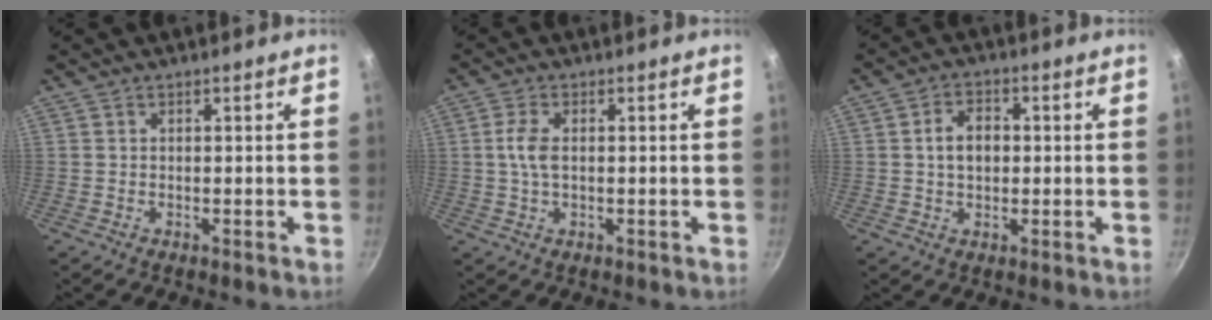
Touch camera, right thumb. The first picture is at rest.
{"total": 4.0, "force": [0.3, 2.1, 3.5], "torque": [-0.077, 0.005, 0.004]}
{"total": 5.7, "force": [0.4, 4.0, 4.0], "torque": [-0.049, 0.011, 0.002]}